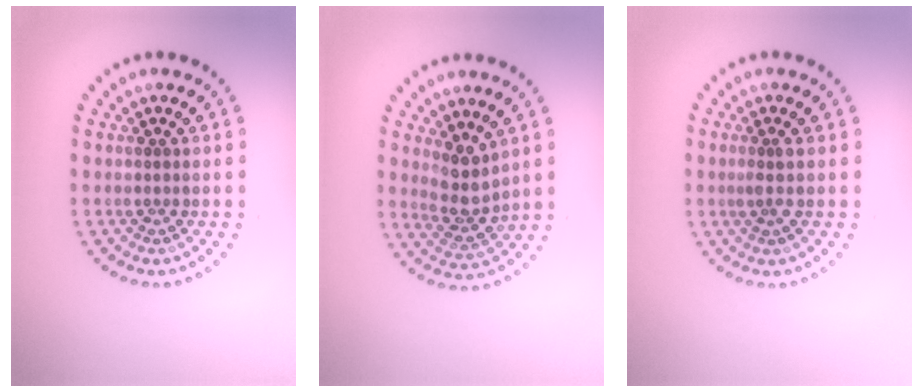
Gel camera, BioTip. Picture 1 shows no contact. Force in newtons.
{"total": 2.9, "press": 2.3, "slide": 1.8}
{"total": 1.0, "press": 0.6, "slide": 0.8}